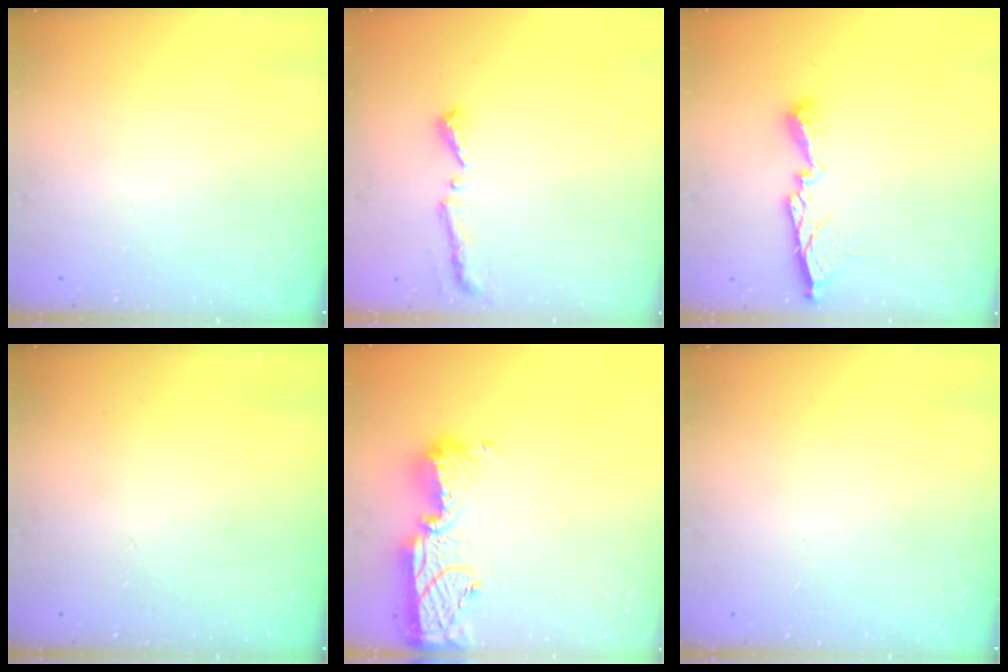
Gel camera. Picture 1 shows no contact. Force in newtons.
{"total": 5.1, "press": 5.0, "slide": 0.6}
{"total": 10.6, "press": 10.6, "slide": 0.6}
{"total": 0.0}
{"total": 15.3, "press": 14.8, "slide": 4.0}
{"total": 0.0}